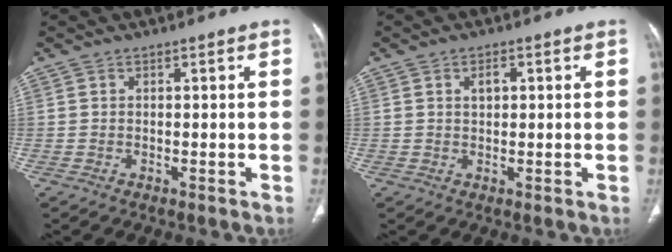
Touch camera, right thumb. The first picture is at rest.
{"total": 2.2, "force": [0.7, 1.3, 1.6], "torque": [-0.025, 0.001, 0.011]}